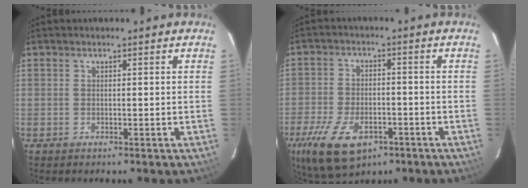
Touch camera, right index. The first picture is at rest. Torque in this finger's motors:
{"motor_torque": [1.23, -0.91, 0.26, 0.08]}